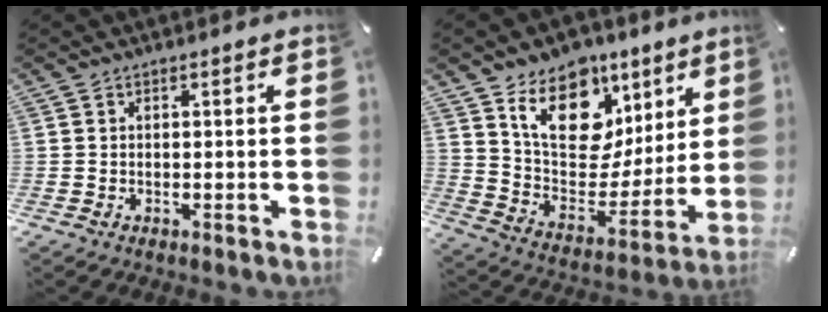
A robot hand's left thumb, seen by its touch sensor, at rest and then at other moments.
{"total": 16.6, "force": [9.6, 11.4, 7.3], "torque": [-0.112, -0.071, 0.174]}